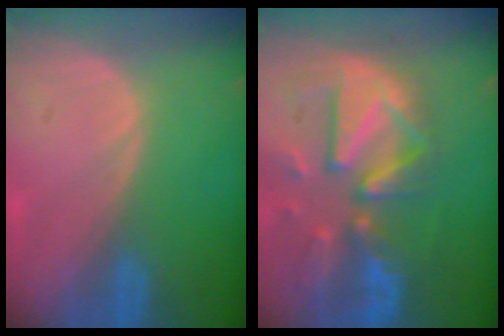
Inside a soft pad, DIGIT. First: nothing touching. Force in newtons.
{"total": 12.3, "press": 10.6, "slide": 6.2}